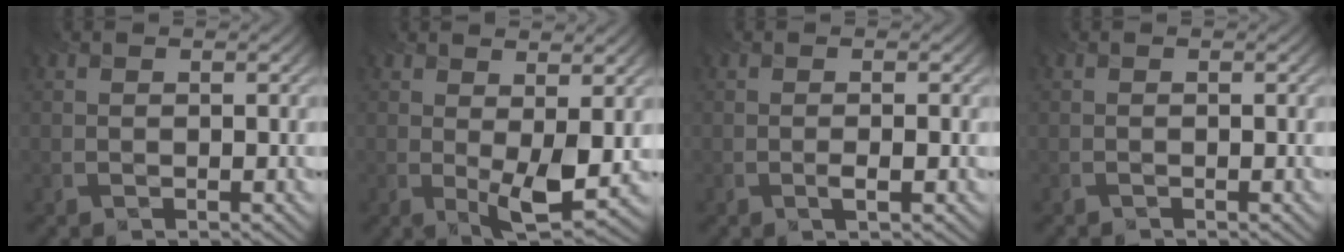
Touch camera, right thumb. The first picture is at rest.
{"total": 5.7, "force": [0.2, 2.0, 5.3], "torque": [-0.098, -0.016, 0.012]}
{"total": 1.3, "force": [-0.3, 0.3, 1.2], "torque": [-0.023, -0.002, -0.004]}
{"total": 0.0}